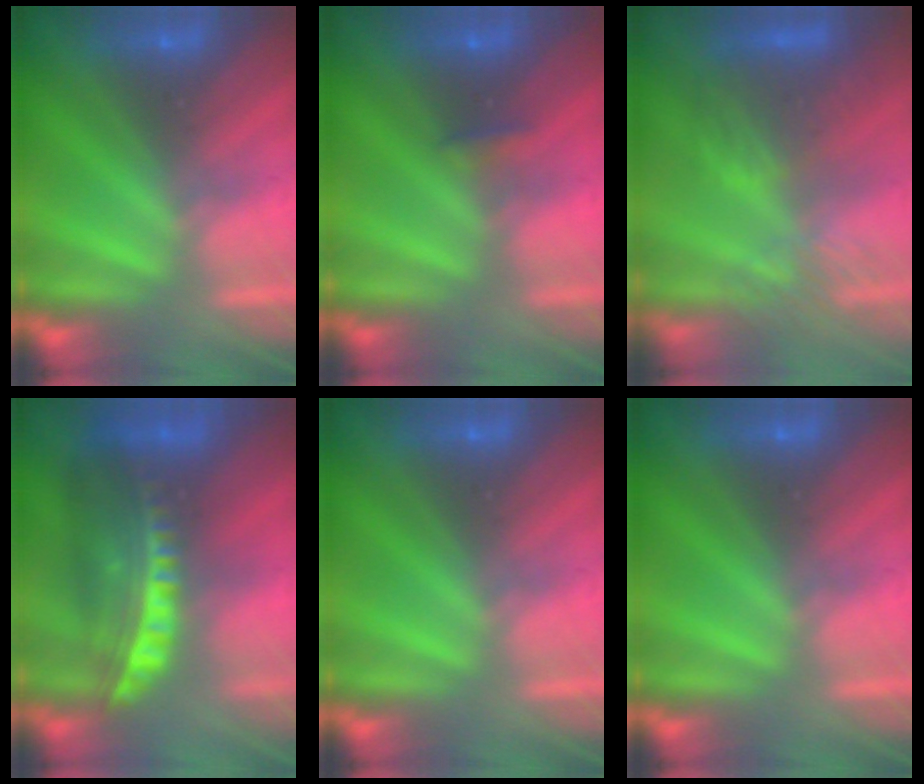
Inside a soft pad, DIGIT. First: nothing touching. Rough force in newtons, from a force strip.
{"total": 2.3}
{"total": 3.4}
{"total": 5.8}
{"total": 0.0}
{"total": 0.0}